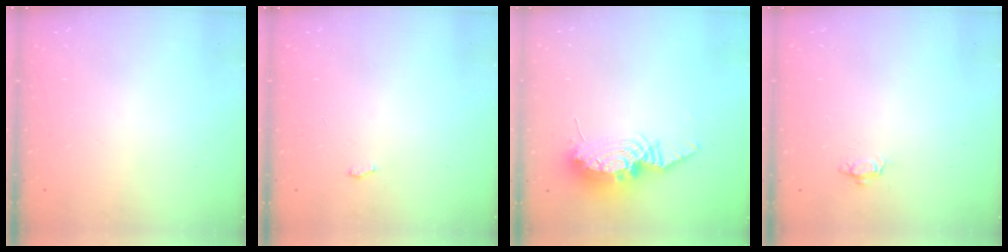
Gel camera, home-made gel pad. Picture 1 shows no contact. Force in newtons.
{"total": 2.6, "press": 2.2, "slide": 1.3}
{"total": 11.8, "press": 11.7, "slide": 1.1}
{"total": 3.5, "press": 3.5, "slide": 0.5}